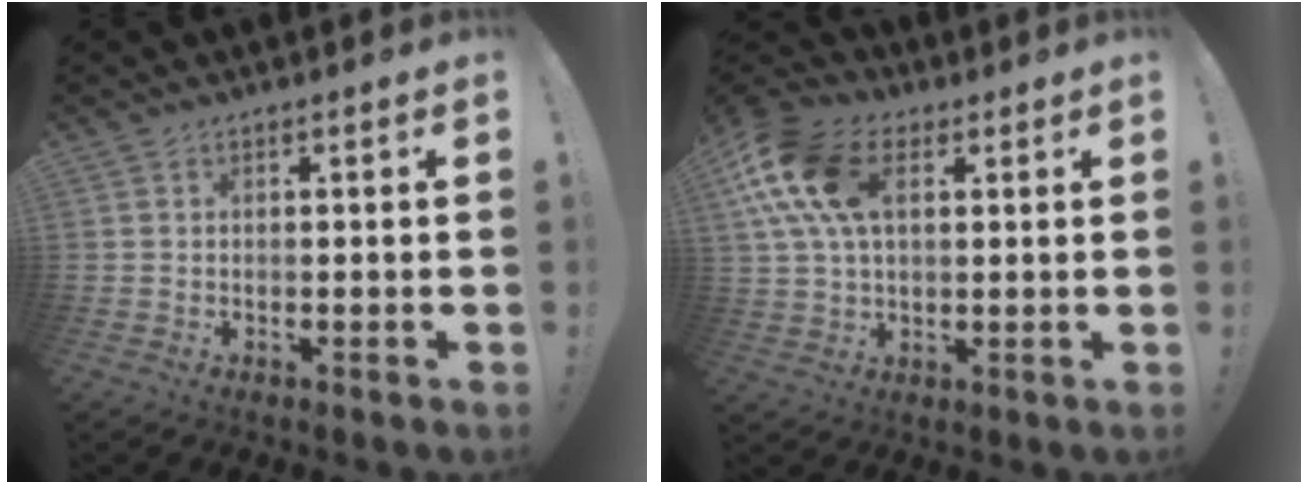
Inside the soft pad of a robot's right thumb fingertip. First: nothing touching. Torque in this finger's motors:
{"motor_torque": [0.03, 0.97, 1.51, -0.40, 0.43]}